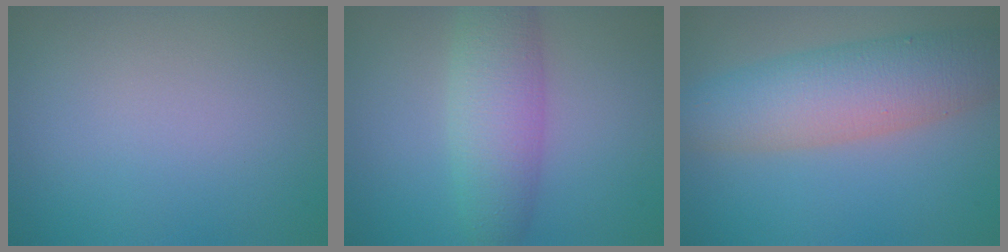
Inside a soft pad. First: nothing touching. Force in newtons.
{"total": 3.9, "press": 3.9, "slide": 0.2}
{"total": 7.0, "press": 7.0, "slide": 0.2}